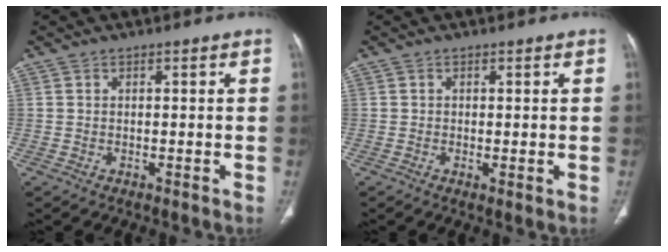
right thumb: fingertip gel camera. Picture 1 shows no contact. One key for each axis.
{"total": 1.0, "fx": -0.2, "fy": 0.3, "fz": 1.0, "tx": -0.019, "ty": -0.006, "tz": -0.004}